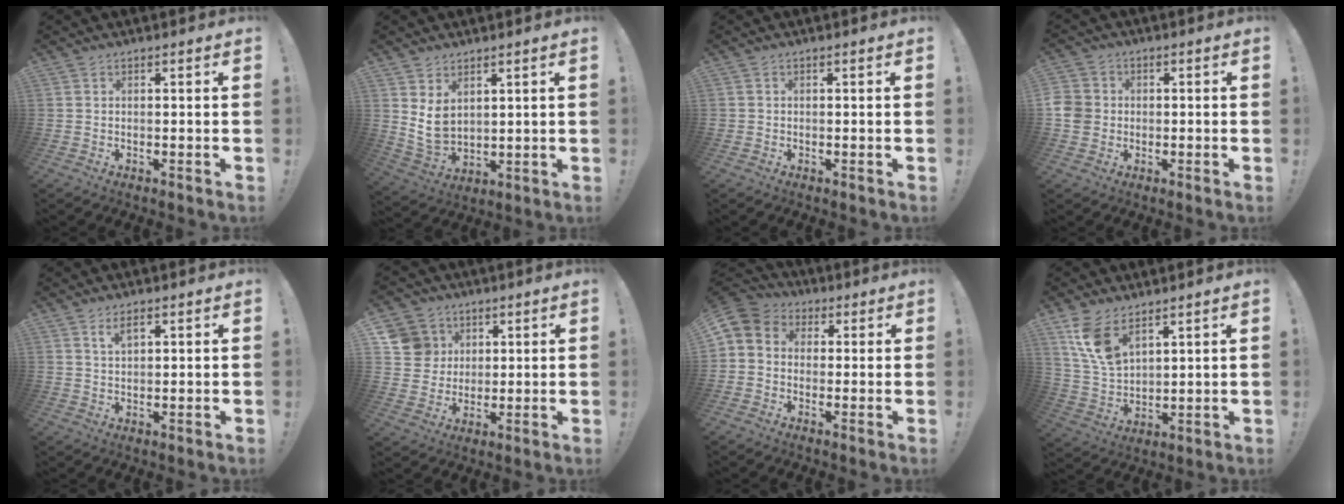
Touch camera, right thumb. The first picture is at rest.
{"total": 7.8, "force": [3.7, 5.5, 4.2], "torque": [-0.070, -0.025, 0.073]}
{"total": 0.8, "force": [-0.1, 0.8, 0.0], "torque": [-0.007, 0.006, -0.001]}
{"total": 5.6, "force": [-1.2, 5.1, 2.1], "torque": [-0.052, 0.012, -0.023]}
{"total": 3.7, "force": [2.0, 1.4, 2.7], "torque": [-0.042, -0.005, 0.033]}
{"total": 10.0, "force": [3.4, 9.2, 2.0], "torque": [-0.027, -0.014, 0.074]}
{"total": 5.5, "force": [-0.3, 5.1, 2.2], "torque": [-0.035, 0.010, -0.003]}
{"total": 11.0, "force": [7.2, 5.8, 6.0], "torque": [-0.126, -0.033, 0.143]}